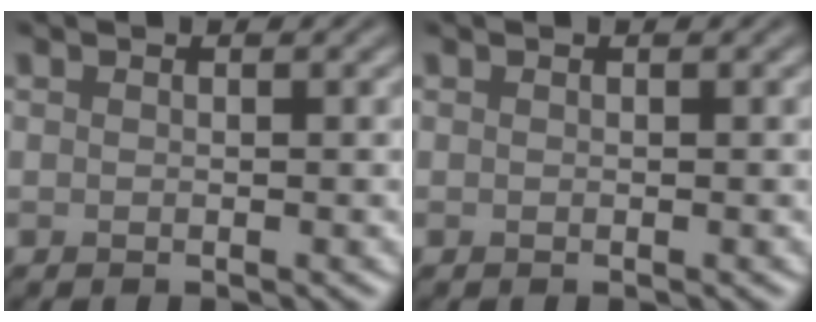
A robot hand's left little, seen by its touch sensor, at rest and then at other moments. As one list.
[{"total": 0.0}]